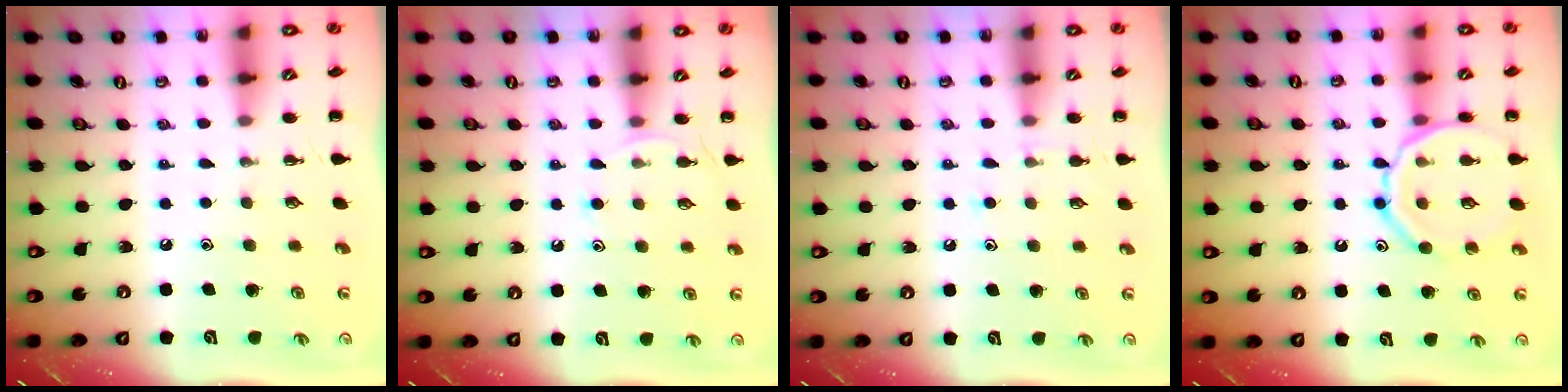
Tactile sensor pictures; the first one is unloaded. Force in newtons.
{"total": 5.7, "press": 5.4, "slide": 1.8}
{"total": 6.2, "press": 5.9, "slide": 2.0}
{"total": 14.4, "press": 14.3, "slide": 1.7}